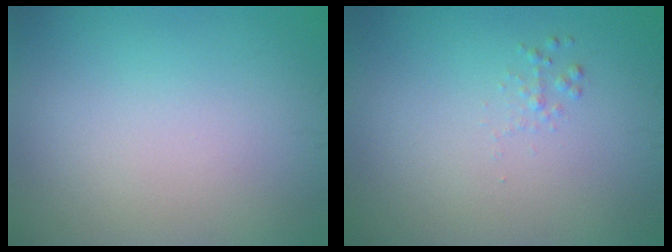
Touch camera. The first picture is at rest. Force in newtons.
{"total": 0.6, "press": 0.6, "slide": 0.0}